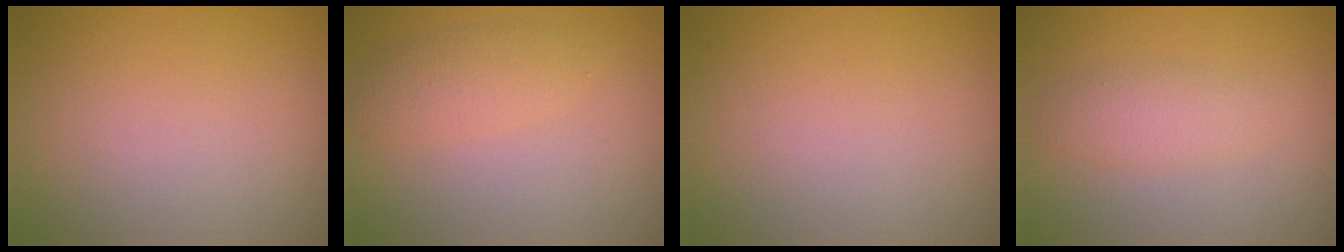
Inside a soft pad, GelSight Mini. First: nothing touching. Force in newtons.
{"total": 2.1, "press": 2.1, "slide": 0.1}
{"total": 0.0}
{"total": 2.0, "press": 2.0, "slide": 0.1}